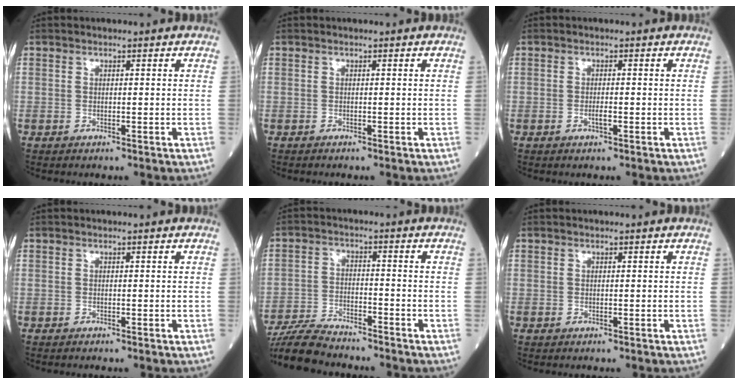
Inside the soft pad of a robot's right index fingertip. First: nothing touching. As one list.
[{"total": 0.0}, {"total": 1.1, "force": [-0.4, 0.2, 1.0], "torque": [-0.025, 0.001, -0.005]}, {"total": 0.0}, {"total": 7.9, "force": [-7.4, 1.2, 2.4], "torque": [-0.048, -0.017, -0.135]}, {"total": 0.0}]